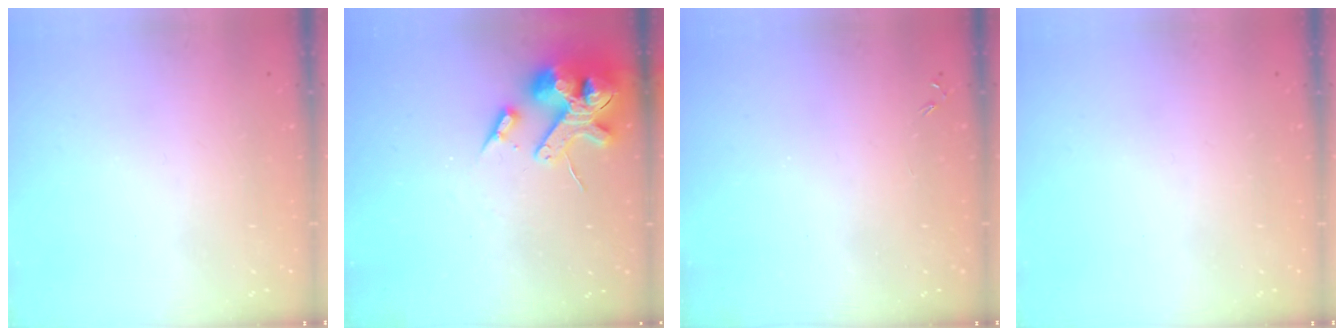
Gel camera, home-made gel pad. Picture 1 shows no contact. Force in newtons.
{"total": 14.6, "press": 14.4, "slide": 2.3}
{"total": 0.0}
{"total": 0.0}